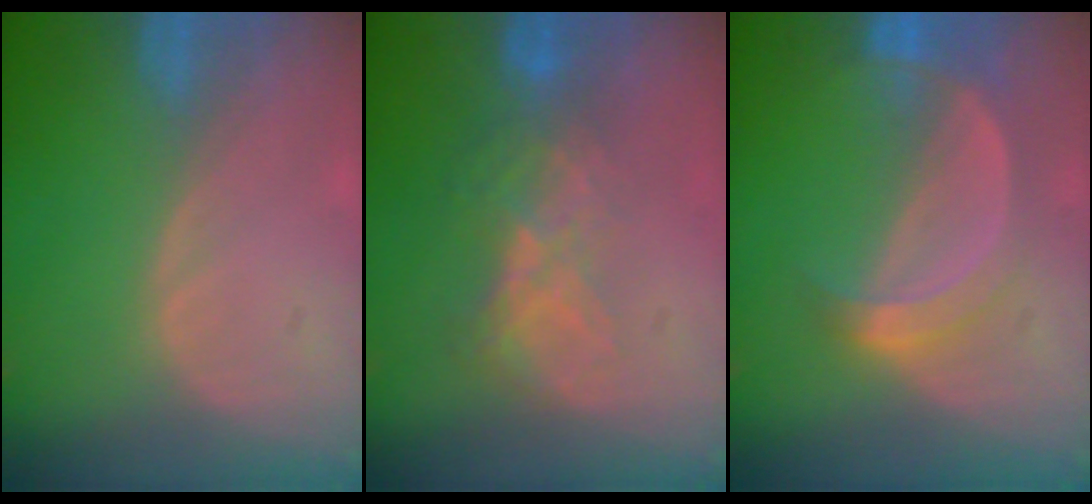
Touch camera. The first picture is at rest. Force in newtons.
{"total": 6.4, "press": 5.6, "slide": 3.1}
{"total": 5.6, "press": 5.3, "slide": 1.7}